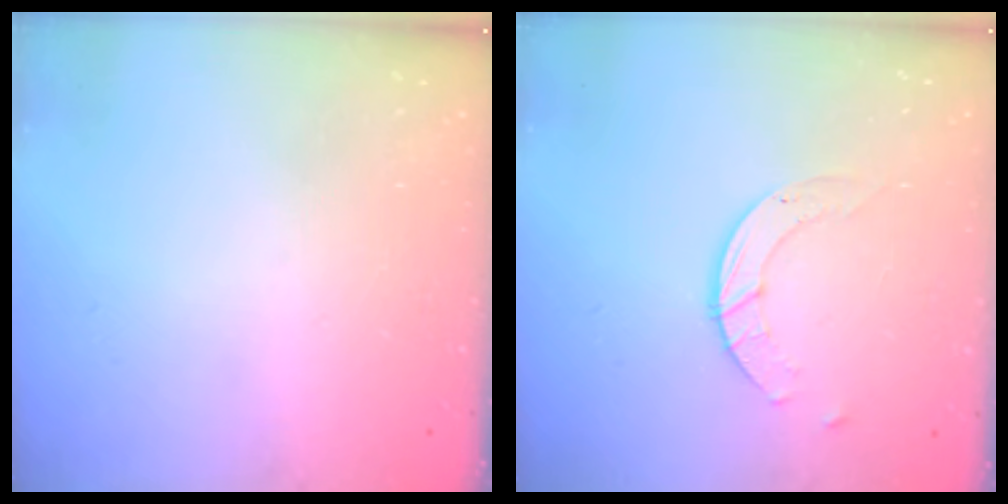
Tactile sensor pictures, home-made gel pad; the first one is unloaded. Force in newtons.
{"total": 4.5, "press": 4.5, "slide": 0.3}